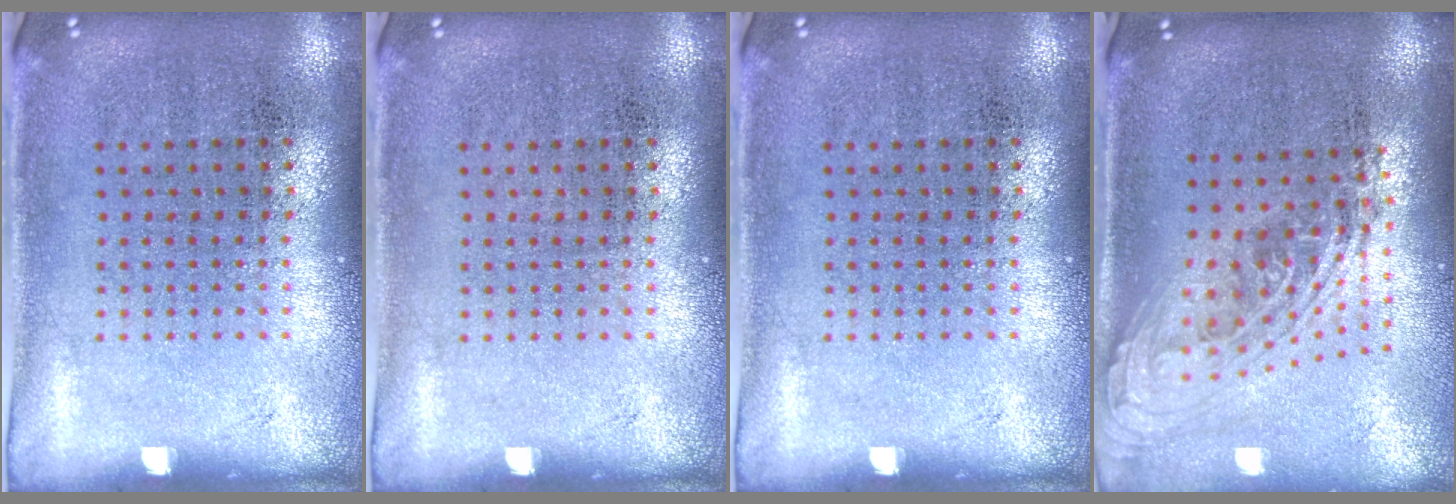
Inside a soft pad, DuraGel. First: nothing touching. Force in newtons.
{"total": 0.0}
{"total": 0.0}
{"total": 2.1, "press": 1.6, "slide": 1.4}